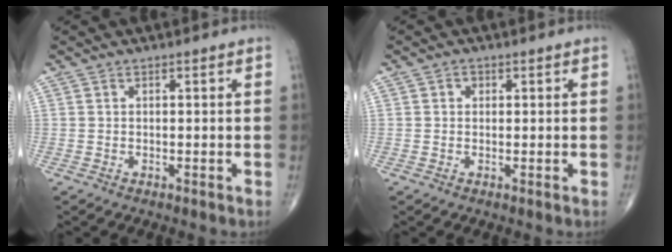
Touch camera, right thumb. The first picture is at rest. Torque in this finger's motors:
{"motor_torque": [0.01, 1.08, 0.35, 0.21, -0.03]}